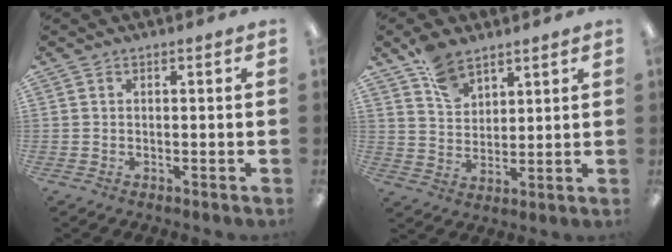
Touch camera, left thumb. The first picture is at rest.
{"total": 8.4, "force": [6.0, 4.8, 3.3], "torque": [-0.061, -0.022, 0.113]}